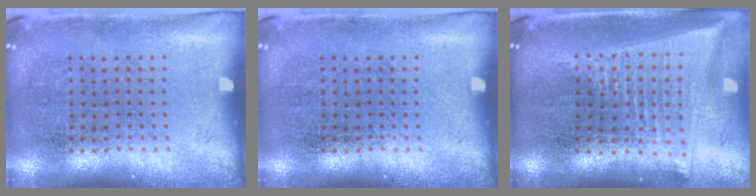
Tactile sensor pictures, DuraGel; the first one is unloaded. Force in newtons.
{"total": 0.0}
{"total": 2.1, "press": 1.8, "slide": 1.1}